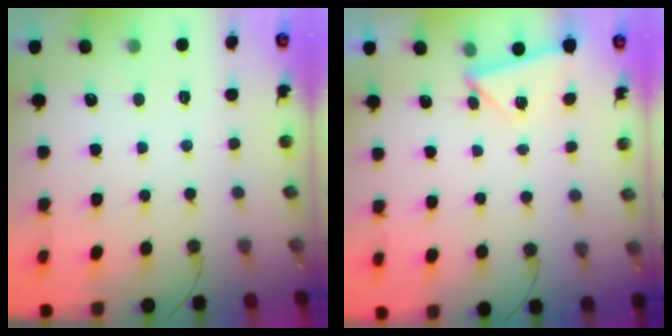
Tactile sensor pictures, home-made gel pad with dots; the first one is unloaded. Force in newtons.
{"total": 2.3, "press": 2.1, "slide": 1.0}